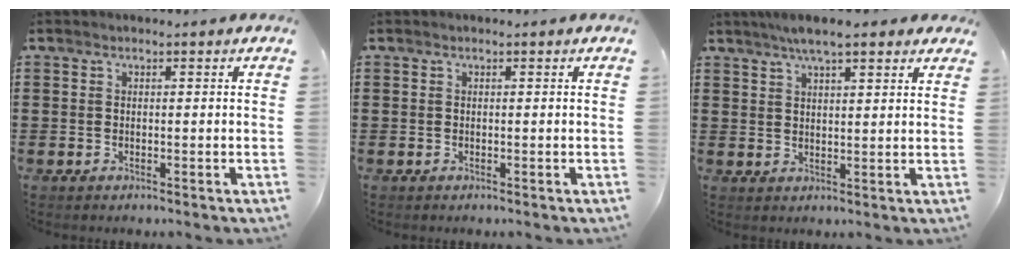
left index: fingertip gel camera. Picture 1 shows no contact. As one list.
[{"total": 0.0}, {"total": 5.6, "force": [4.4, 1.0, 3.3], "torque": [-0.074, 0.000, 0.080]}]